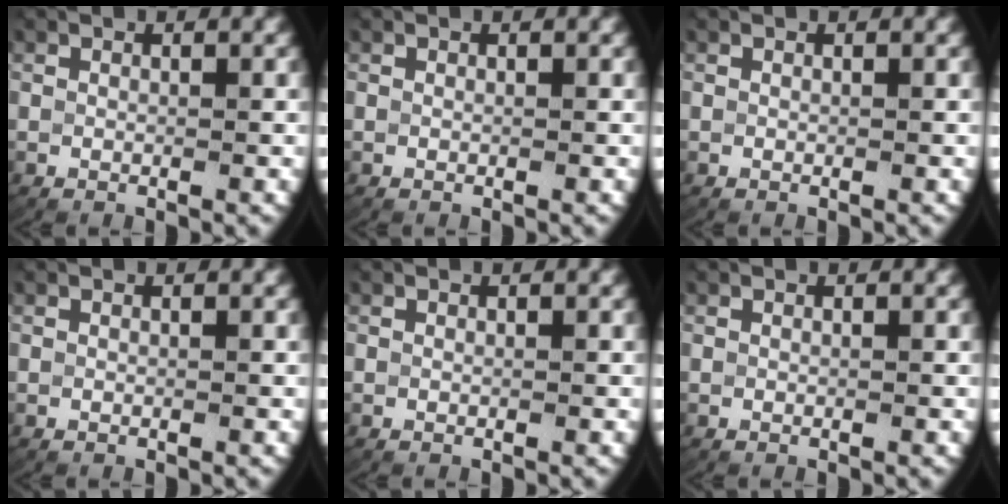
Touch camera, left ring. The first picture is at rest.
{"total": 0.0}
{"total": 0.0}
{"total": 0.0}
{"total": 0.7, "force": [0.0, -0.7, -0.3], "torque": [0.002, -0.008, 0.009]}
{"total": 0.0}